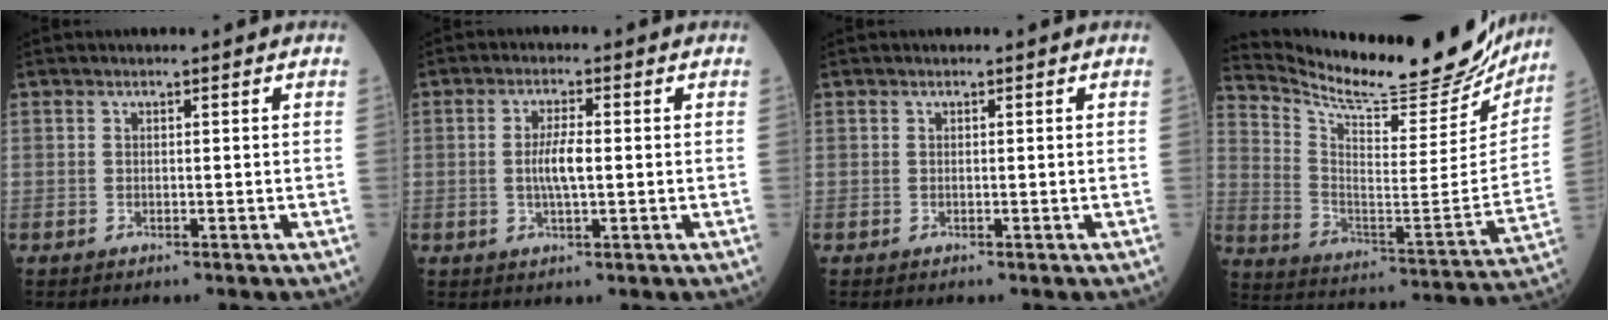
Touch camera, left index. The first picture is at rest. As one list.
[{"total": 4.1, "force": [-0.2, 0.8, 4.0], "torque": [-0.084, -0.002, -0.007]}, {"total": 0.0}, {"total": 22.9, "force": [21.2, 3.7, 7.8], "torque": [-0.139, -0.072, 0.306]}]